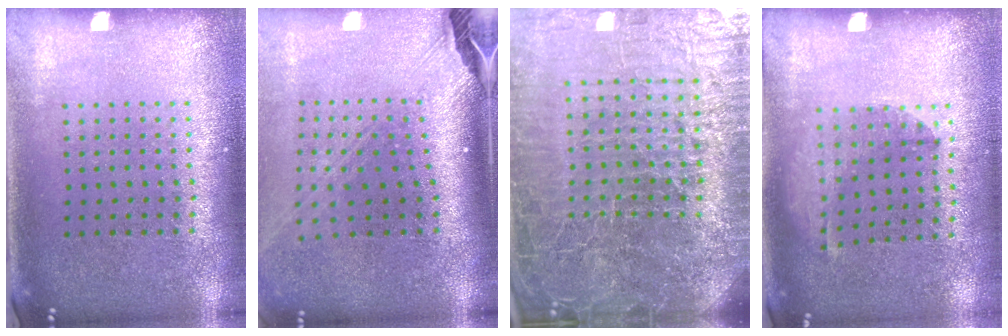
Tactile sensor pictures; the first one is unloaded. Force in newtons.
{"total": 2.9, "press": 2.0, "slide": 2.0}
{"total": 7.7, "press": 6.7, "slide": 3.9}
{"total": 1.2, "press": 1.0, "slide": 0.7}